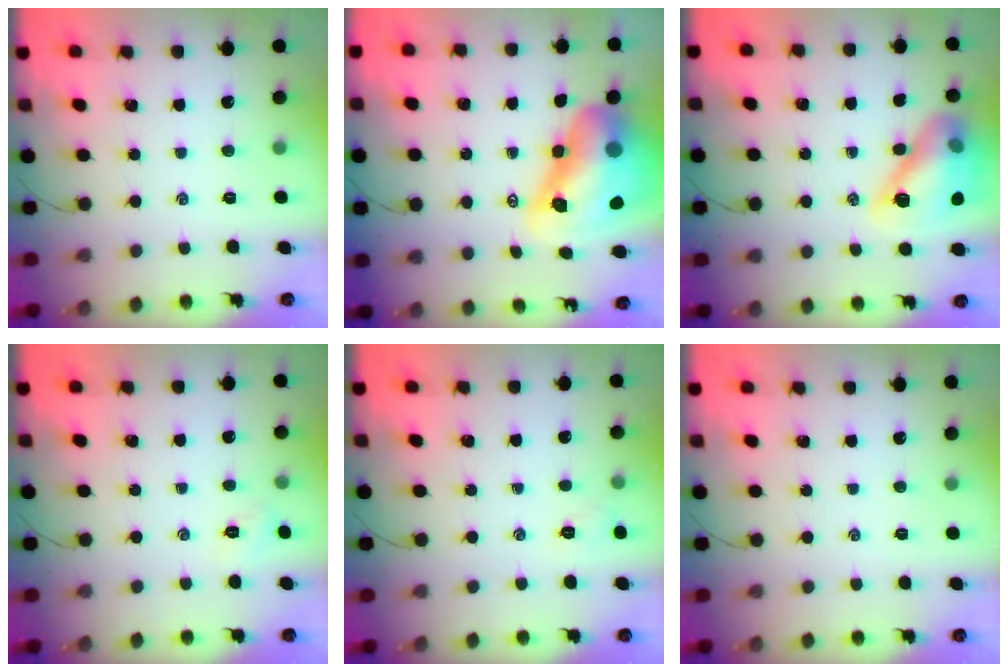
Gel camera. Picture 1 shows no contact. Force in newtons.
{"total": 19.3, "press": 18.4, "slide": 5.6}
{"total": 15.4, "press": 14.9, "slide": 4.0}
{"total": 2.5, "press": 2.4, "slide": 0.7}
{"total": 4.0, "press": 3.9, "slide": 1.2}
{"total": 0.0}